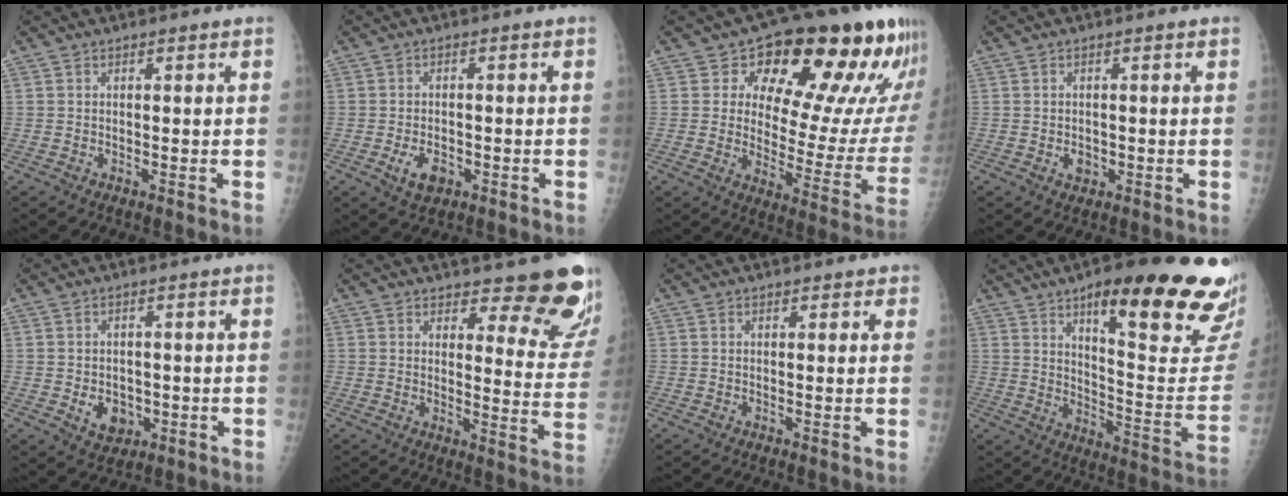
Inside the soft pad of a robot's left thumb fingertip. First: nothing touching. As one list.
[{"total": 4.3, "force": [-1.7, 2.8, 2.8], "torque": [-0.044, 0.002, -0.024]}, {"total": 23.2, "force": [13.5, 10.3, 15.8], "torque": [-0.163, -0.058, 0.181]}, {"total": 2.0, "force": [-0.5, 1.6, 1.1], "torque": [-0.005, 0.002, -0.003]}, {"total": 5.3, "force": [-1.1, 4.2, 3.0], "torque": [-0.022, 0.002, -0.005]}, {"total": 13.9, "force": [11.7, 4.3, 6.2], "torque": [-0.025, -0.104, 0.127]}, {"total": 1.2, "force": [0.8, 0.9, 0.3], "torque": [0.015, -0.003, 0.004]}, {"total": 28.4, "force": [16.7, 6.7, 22.0], "torque": [-0.247, -0.072, 0.240]}]